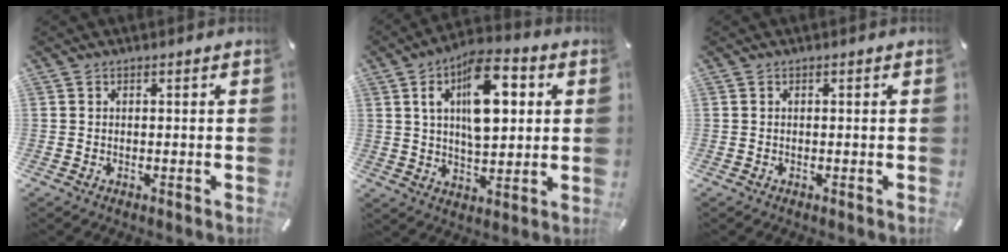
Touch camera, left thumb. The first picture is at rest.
{"total": 15.6, "force": [5.2, 8.2, 12.2], "torque": [-0.188, -0.011, 0.086]}
{"total": 0.0}